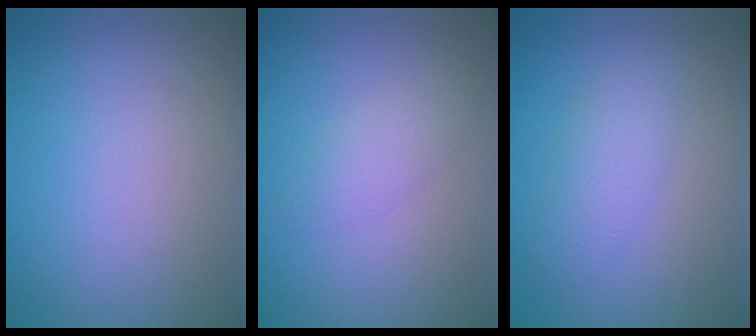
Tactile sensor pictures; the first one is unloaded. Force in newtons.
{"total": 1.9, "press": 1.9, "slide": 0.1}
{"total": 2.6, "press": 2.6, "slide": 0.1}